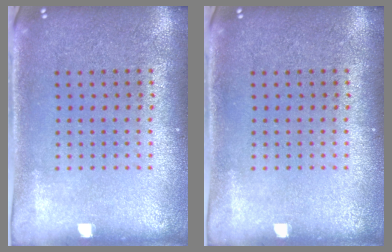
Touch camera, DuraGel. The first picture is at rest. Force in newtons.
{"total": 0.0}